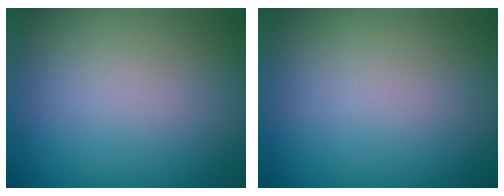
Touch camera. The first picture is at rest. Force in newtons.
{"total": 0.0}